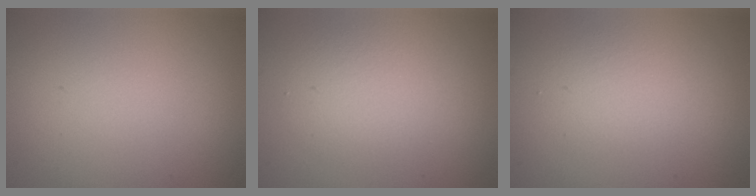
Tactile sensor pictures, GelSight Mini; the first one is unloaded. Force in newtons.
{"total": 2.9, "press": 2.9, "slide": 0.4}
{"total": 2.1, "press": 2.1, "slide": 0.1}